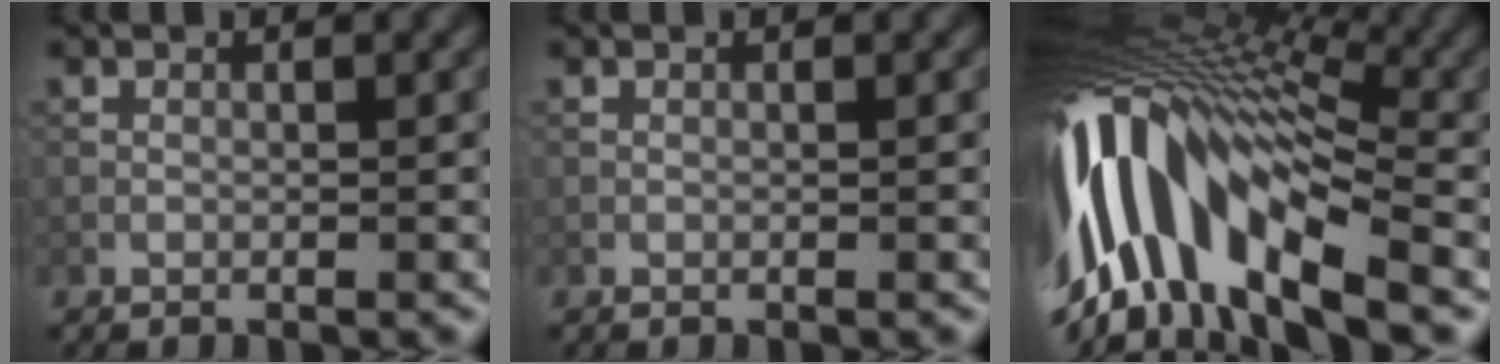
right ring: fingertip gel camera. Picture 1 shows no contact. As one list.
[{"total": 0.0}, {"total": 15.6, "force": [-2.6, 7.7, 13.3], "torque": [-0.249, 0.021, -0.041]}]